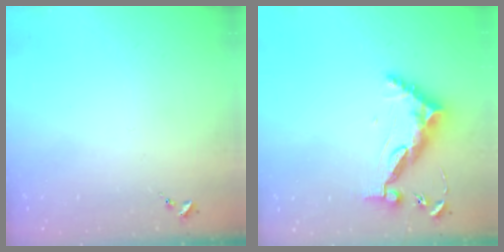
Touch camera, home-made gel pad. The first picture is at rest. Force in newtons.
{"total": 10.3, "press": 10.2, "slide": 1.0}